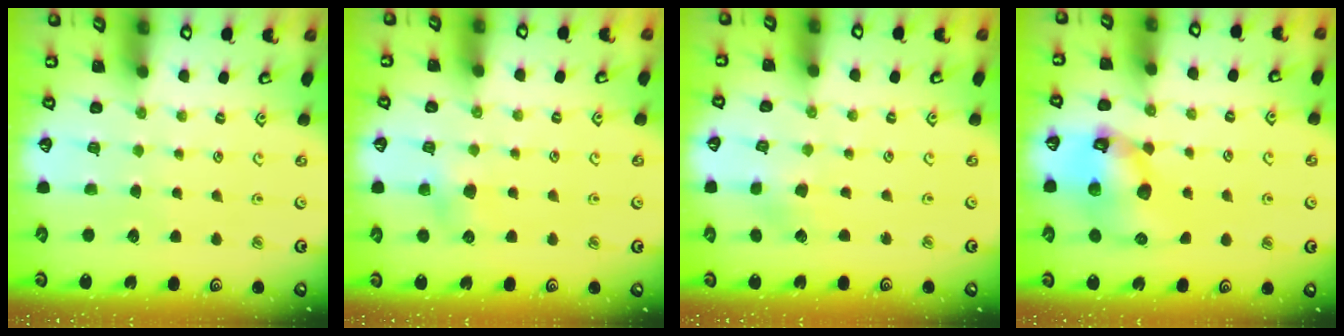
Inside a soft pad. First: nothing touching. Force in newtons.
{"total": 5.3, "press": 5.3, "slide": 0.5}
{"total": 1.3, "press": 1.3, "slide": 0.1}
{"total": 11.3, "press": 11.2, "slide": 1.6}